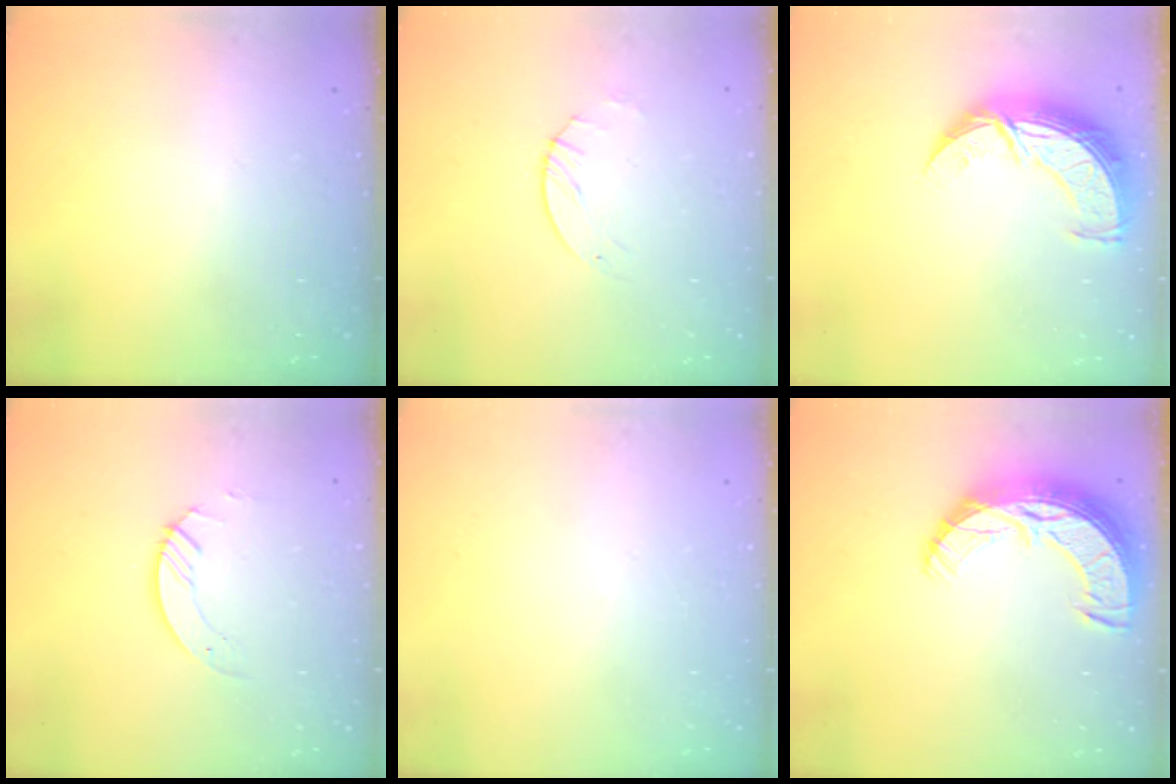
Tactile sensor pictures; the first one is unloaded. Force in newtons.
{"total": 2.6, "press": 2.6, "slide": 0.3}
{"total": 11.2, "press": 11.2, "slide": 0.9}
{"total": 2.9, "press": 2.9, "slide": 0.3}
{"total": 0.0}
{"total": 15.2, "press": 15.2, "slide": 1.0}